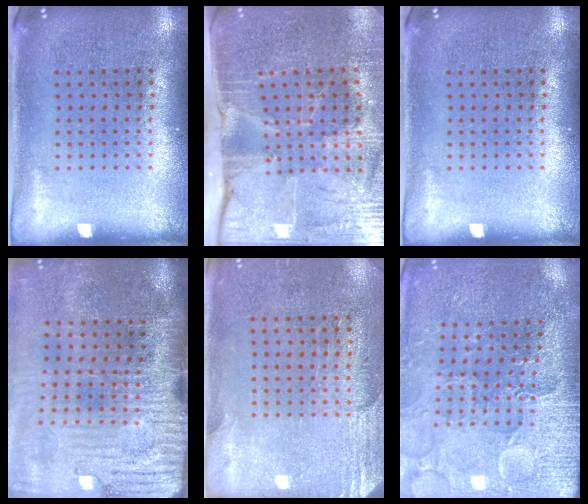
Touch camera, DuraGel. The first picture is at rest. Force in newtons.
{"total": 4.2, "press": 3.8, "slide": 1.9}
{"total": 0.0}
{"total": 4.8, "press": 4.0, "slide": 2.6}
{"total": 2.8, "press": 2.5, "slide": 1.2}
{"total": 3.3, "press": 3.3, "slide": 0.4}